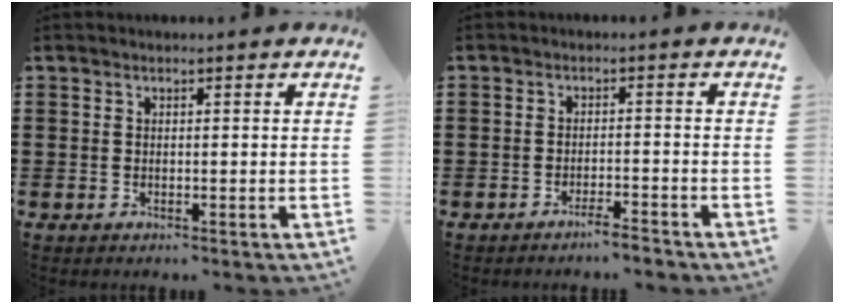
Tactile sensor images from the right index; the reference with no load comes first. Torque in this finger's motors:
{"motor_torque": [-0.50, 0.86, -0.70, -0.21]}